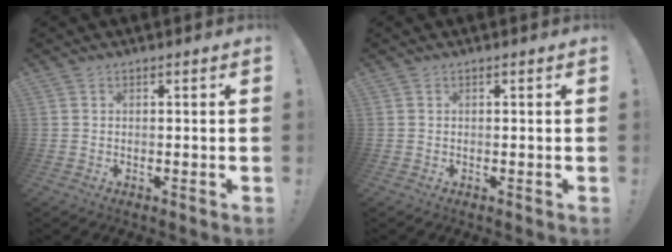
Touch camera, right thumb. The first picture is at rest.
{"total": 0.0}